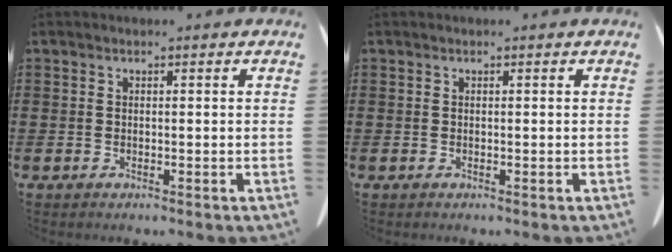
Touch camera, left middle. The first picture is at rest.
{"total": 0.0}